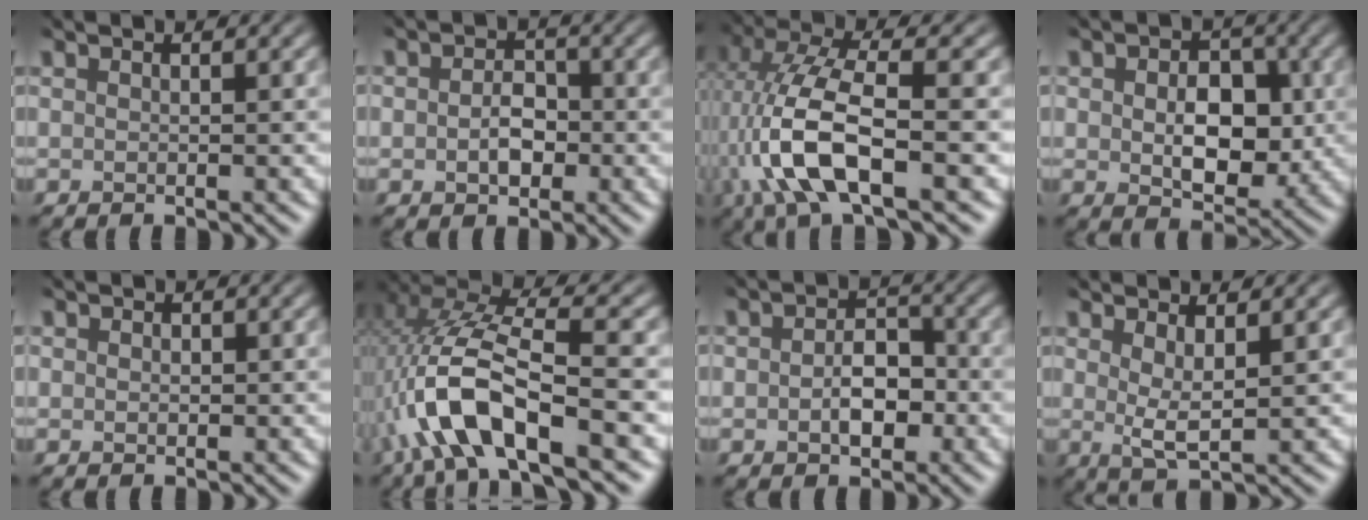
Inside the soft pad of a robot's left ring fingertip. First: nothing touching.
{"total": 2.5, "force": [-2.3, 1.1, 0.1], "torque": [-0.030, -0.020, -0.010]}
{"total": 7.1, "force": [-4.1, 1.5, 5.7], "torque": [-0.160, -0.009, -0.051]}
{"total": 4.5, "force": [-1.7, 3.1, 2.9], "torque": [-0.070, -0.026, 0.003]}
{"total": 1.5, "force": [-0.8, -0.6, -1.1], "torque": [-0.005, -0.015, 0.018]}
{"total": 8.5, "force": [-4.9, 2.1, 6.6], "torque": [-0.178, -0.009, -0.067]}
{"total": 3.2, "force": [-2.5, 1.7, 1.0], "torque": [-0.047, -0.021, -0.014]}
{"total": 1.4, "force": [0.2, 0.0, 1.4], "torque": [-0.046, -0.021, 0.029]}